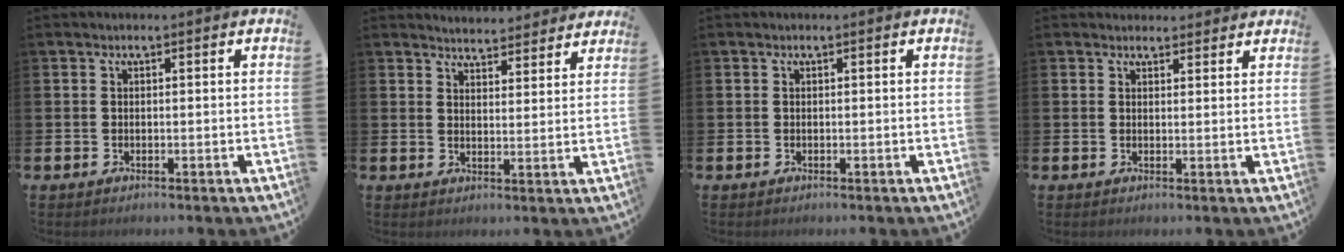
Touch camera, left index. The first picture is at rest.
{"total": 4.3, "force": [4.2, 0.6, -0.3], "torque": [-0.006, -0.029, 0.076]}
{"total": 0.0}
{"total": 2.2, "force": [2.0, 0.8, -0.1], "torque": [0.016, -0.010, 0.034]}